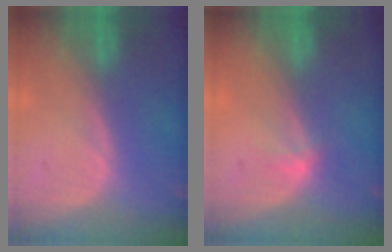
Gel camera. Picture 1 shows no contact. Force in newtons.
{"total": 1.3, "press": 0.9, "slide": 0.9}